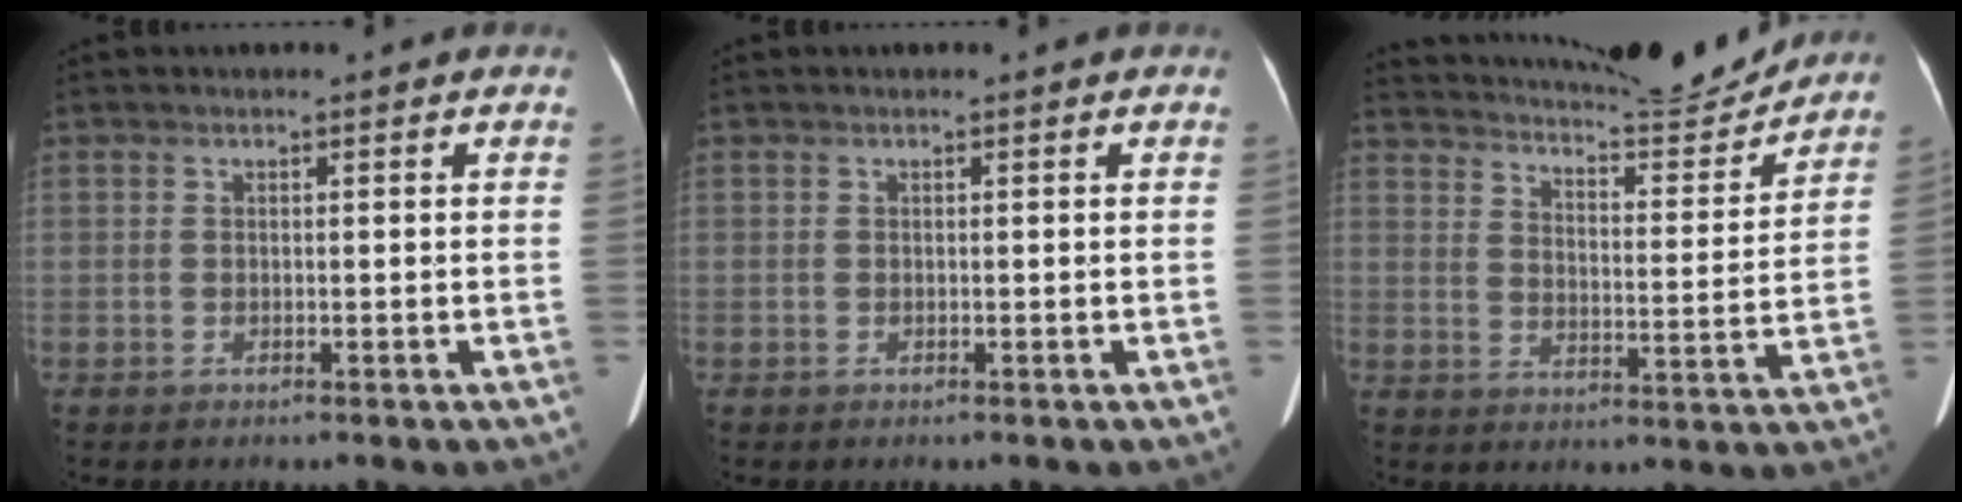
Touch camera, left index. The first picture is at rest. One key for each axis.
{"total": 0.0}
{"total": 15.9, "fx": 15.4, "fy": 0.4, "fz": 4.0, "tx": -0.073, "ty": -0.037, "tz": 0.215}